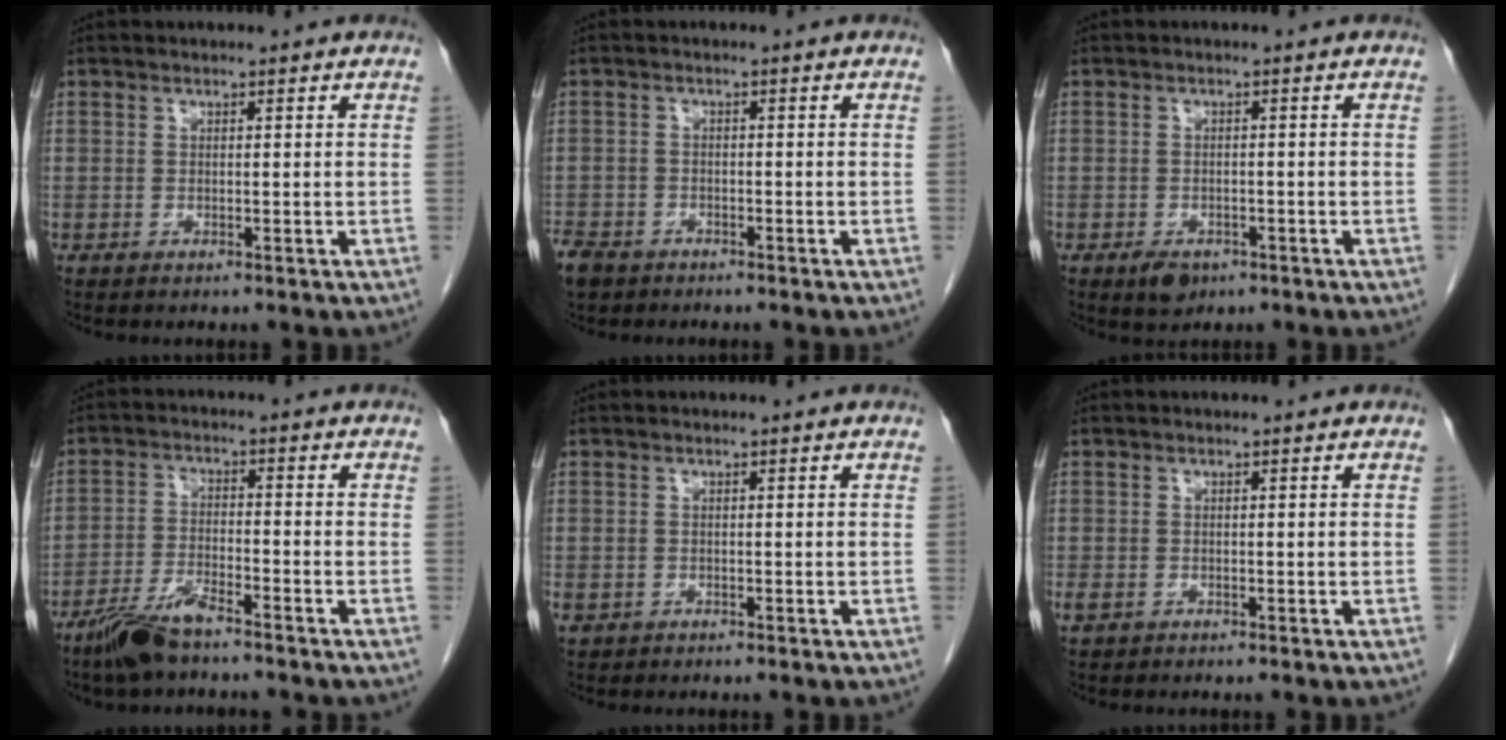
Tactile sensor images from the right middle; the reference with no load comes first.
{"total": 4.9, "force": [-3.8, 2.8, 1.3], "torque": [-0.029, -0.001, -0.066]}
{"total": 2.9, "force": [-1.8, 1.8, 1.5], "torque": [-0.026, -0.001, -0.019]}
{"total": 6.7, "force": [-5.3, 1.3, 3.9], "torque": [-0.085, -0.012, -0.100]}
{"total": 1.3, "force": [-0.6, 1.1, 0.4], "torque": [-0.013, 0.002, -0.007]}
{"total": 1.3, "force": [-0.6, 0.9, 0.7], "torque": [-0.018, 0.001, -0.007]}